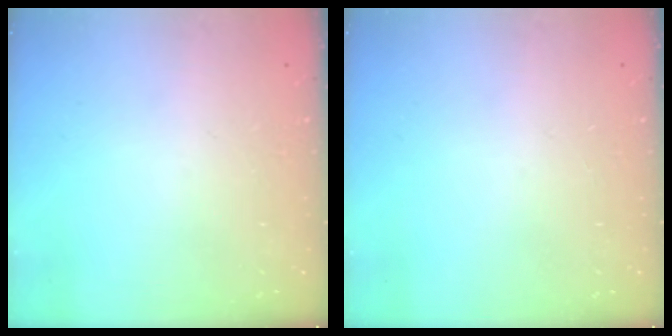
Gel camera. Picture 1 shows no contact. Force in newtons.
{"total": 0.0}